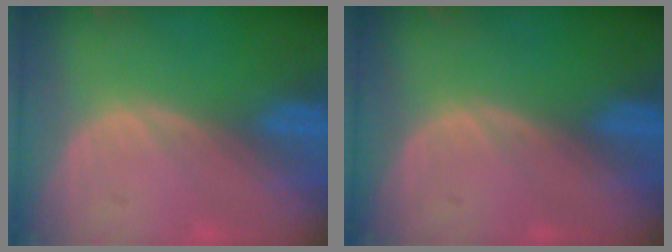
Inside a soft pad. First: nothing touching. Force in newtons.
{"total": 0.0}